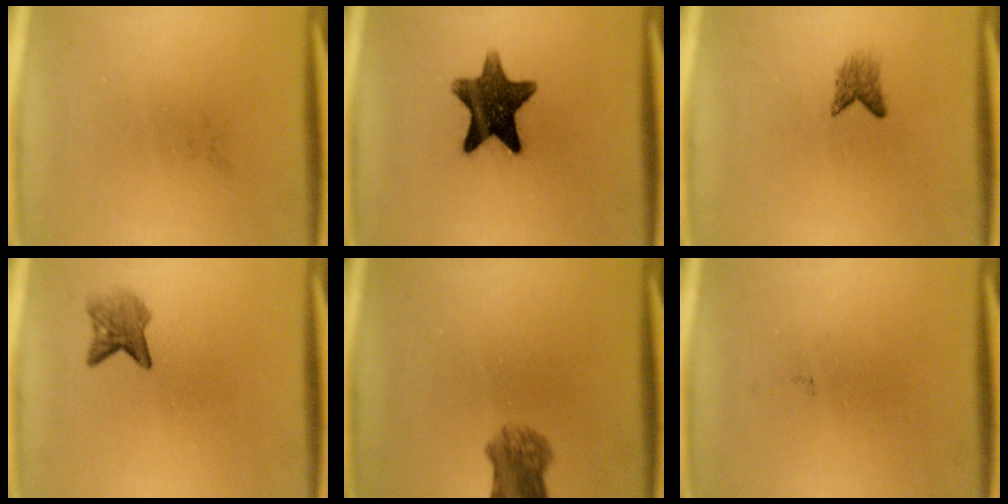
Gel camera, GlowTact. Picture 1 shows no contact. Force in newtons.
{"total": 12.2}
{"total": 1.9}
{"total": 2.9}
{"total": 5.1}
{"total": 0.0}